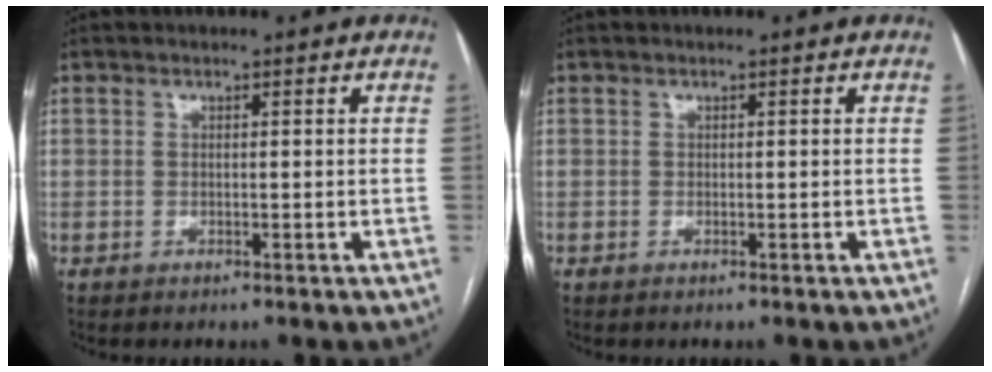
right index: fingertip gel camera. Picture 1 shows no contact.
{"total": 0.0}